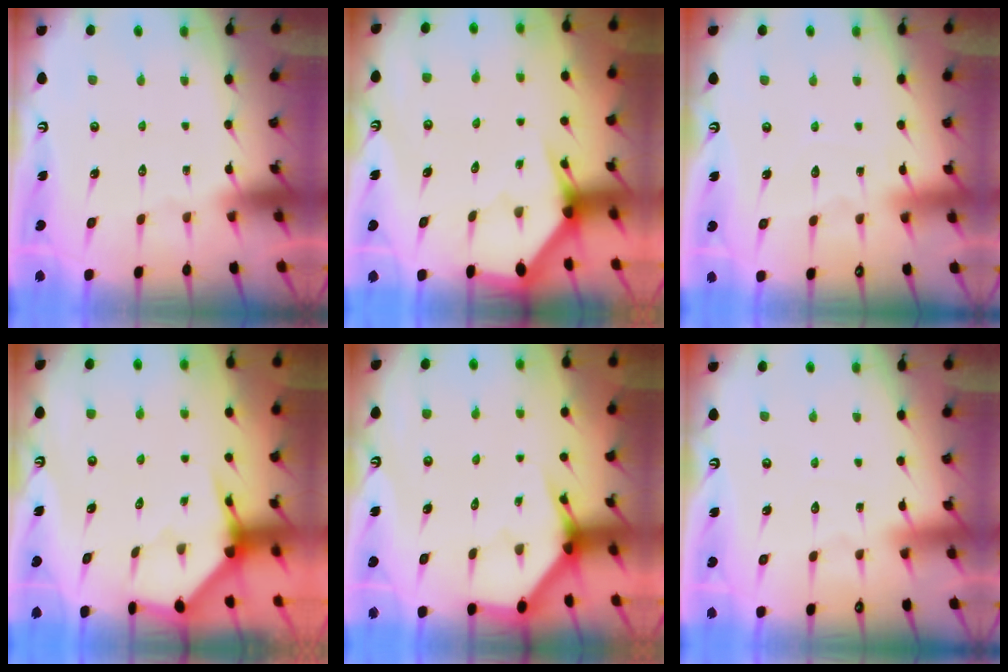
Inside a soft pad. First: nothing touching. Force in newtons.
{"total": 2.9, "press": 2.9, "slide": 0.0}
{"total": 5.9, "press": 5.8, "slide": 0.6}
{"total": 4.1, "press": 4.1, "slide": 0.4}
{"total": 3.9, "press": 3.9, "slide": 0.3}
{"total": 2.6, "press": 2.6, "slide": 0.3}